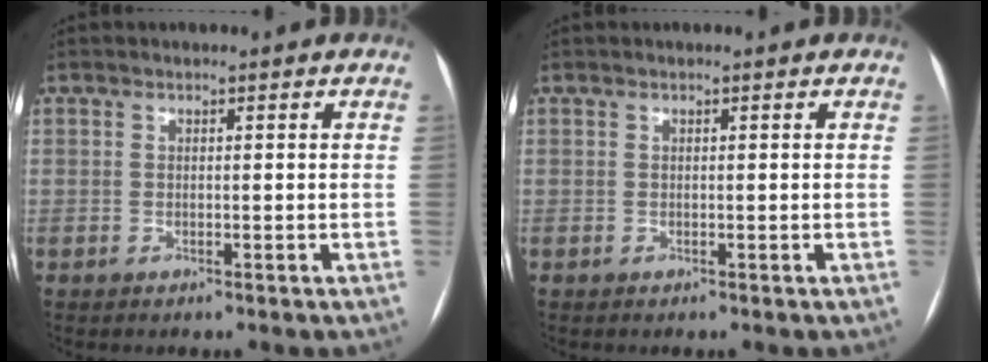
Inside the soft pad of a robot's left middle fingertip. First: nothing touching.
{"total": 0.0}